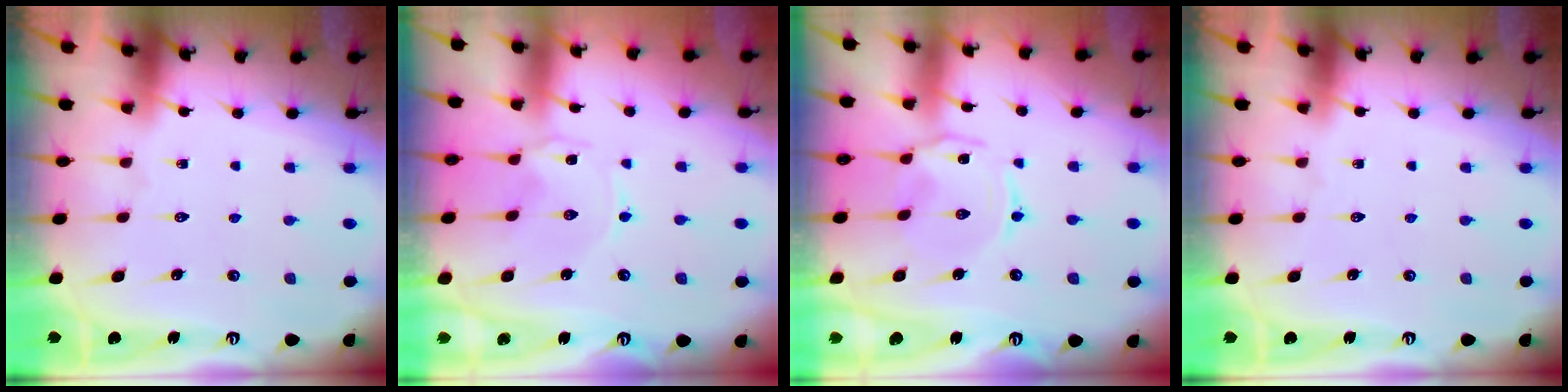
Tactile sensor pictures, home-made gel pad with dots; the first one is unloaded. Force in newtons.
{"total": 0.5, "press": 0.5, "slide": 0.1}
{"total": 1.7, "press": 1.6, "slide": 0.5}
{"total": 0.0}